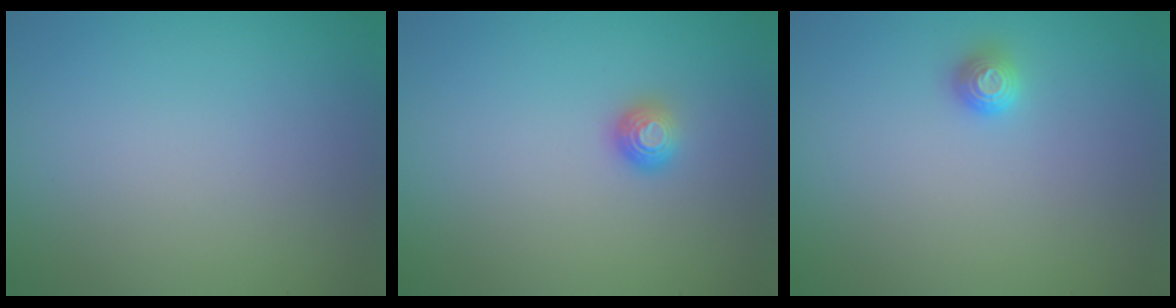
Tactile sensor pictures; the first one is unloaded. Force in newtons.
{"total": 1.3, "press": 1.0, "slide": 0.8}
{"total": 1.0, "press": 1.0, "slide": 0.3}